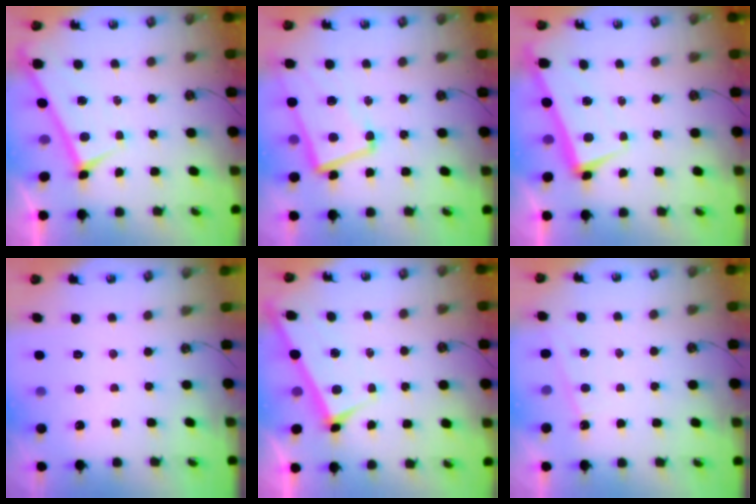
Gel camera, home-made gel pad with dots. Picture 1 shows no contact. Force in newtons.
{"total": 5.0, "press": 4.6, "slide": 1.7}
{"total": 2.1, "press": 2.0, "slide": 0.6}
{"total": 0.0}
{"total": 4.0, "press": 4.0, "slide": 0.1}
{"total": 0.9, "press": 0.9, "slide": 0.1}